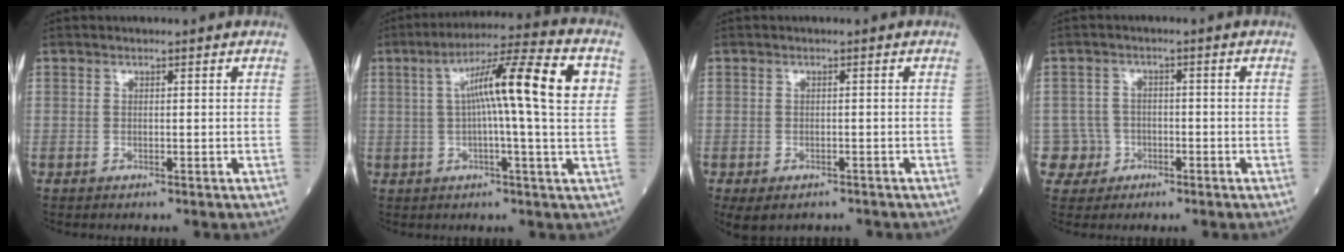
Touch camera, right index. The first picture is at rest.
{"total": 14.7, "force": [3.0, 0.2, 14.4], "torque": [-0.232, 0.031, 0.040]}
{"total": 5.3, "force": [-4.0, 2.6, 2.2], "torque": [-0.033, -0.005, -0.057]}
{"total": 4.3, "force": [-1.5, 4.0, -0.3], "torque": [0.018, 0.015, -0.027]}